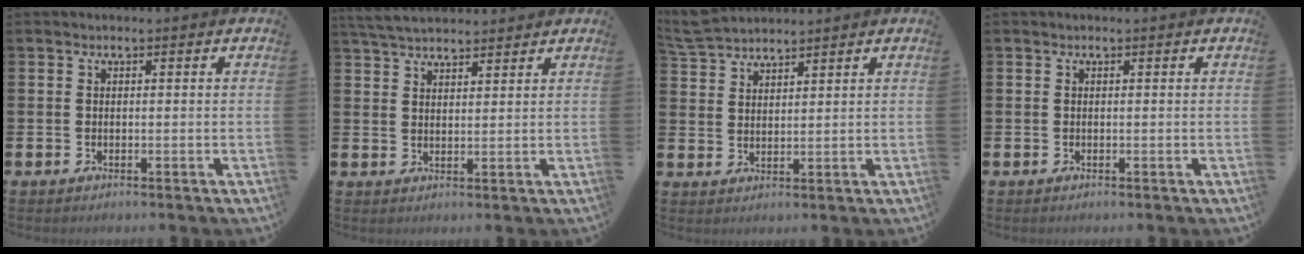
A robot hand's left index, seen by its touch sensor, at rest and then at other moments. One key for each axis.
{"total": 4.3, "fx": 4.2, "fy": 0.9, "fz": 0.8, "tx": -0.025, "ty": -0.014, "tz": 0.077}
{"total": 4.9, "fx": 4.8, "fy": 0.6, "fz": 0.8, "tx": -0.029, "ty": -0.017, "tz": 0.090}
{"total": 0.0}